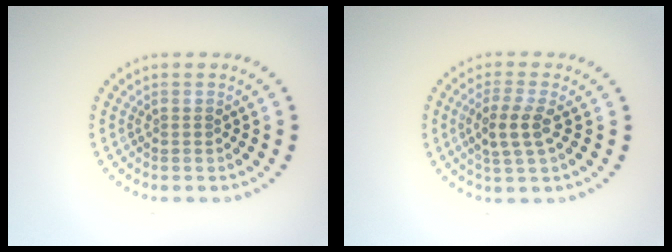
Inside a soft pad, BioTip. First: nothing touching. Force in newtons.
{"total": 2.9, "press": 2.7, "slide": 1.2}